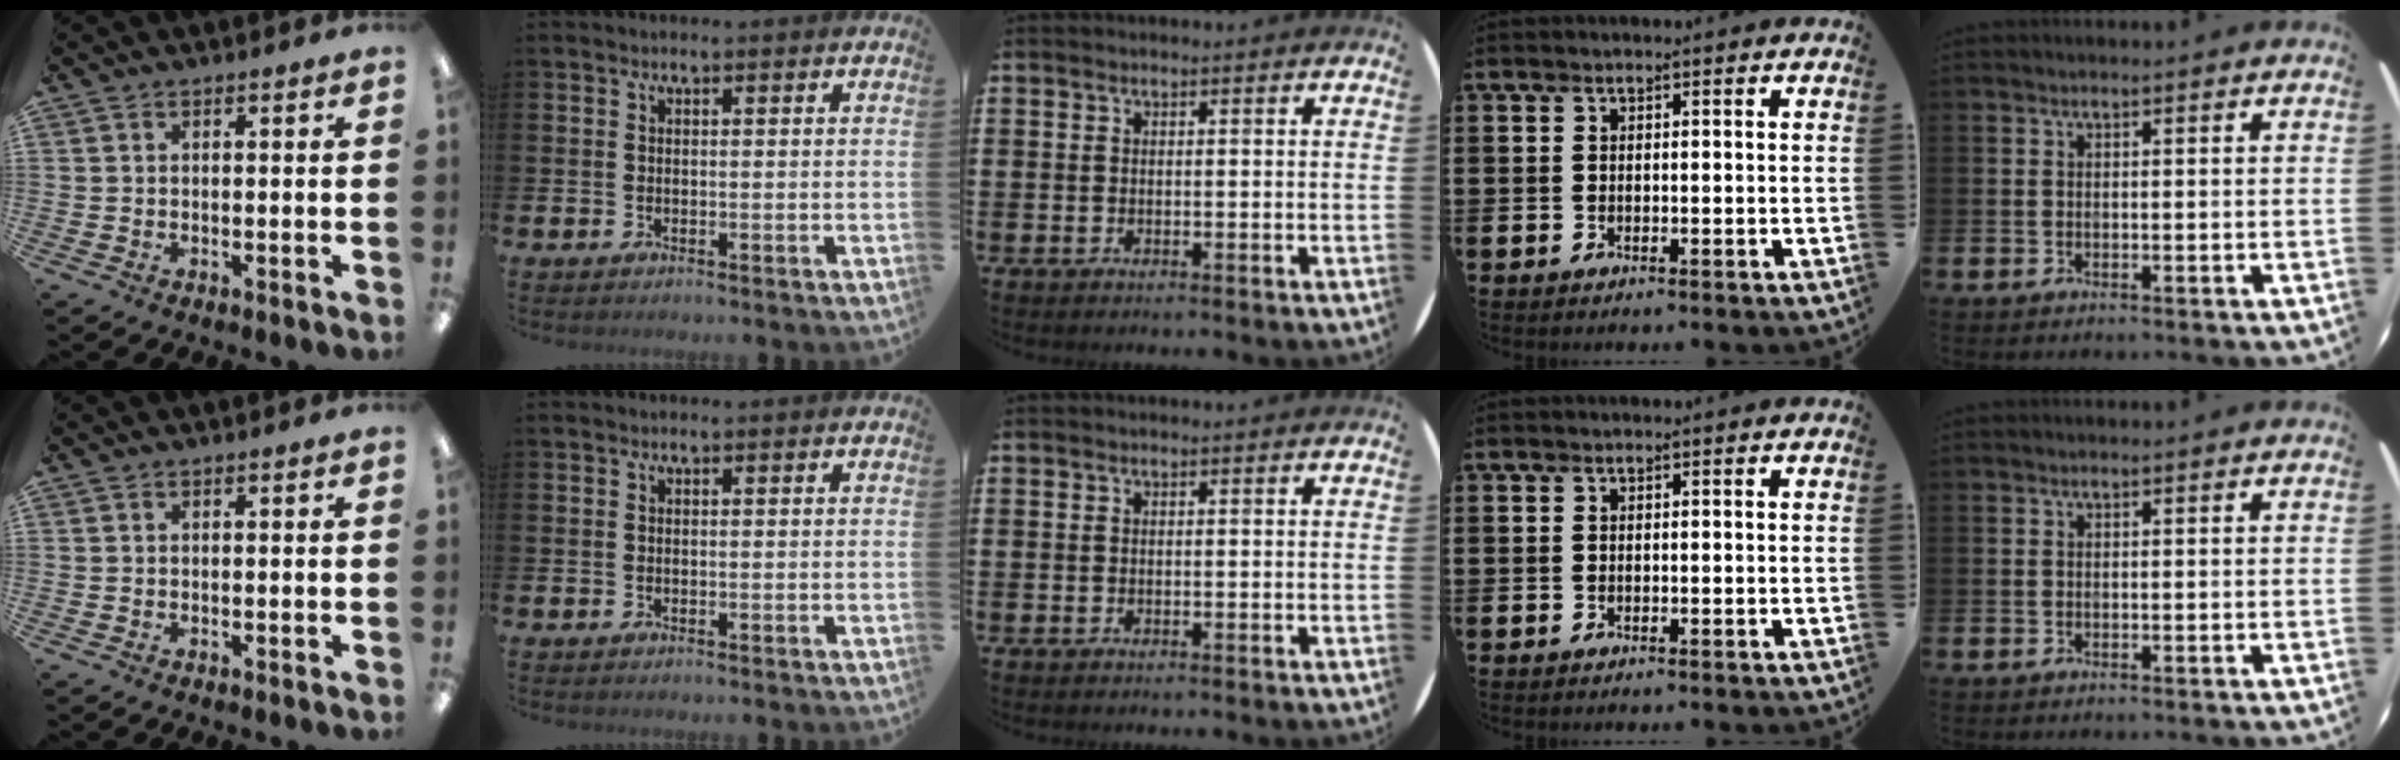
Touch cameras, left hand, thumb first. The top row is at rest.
{}